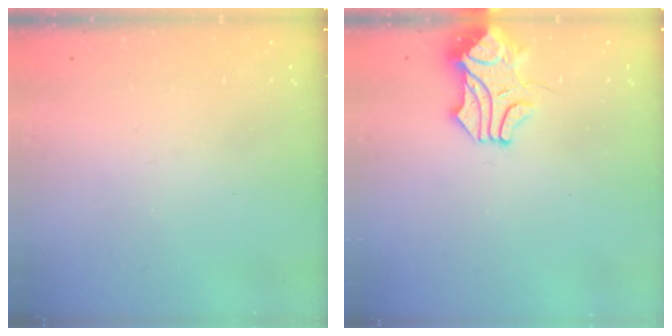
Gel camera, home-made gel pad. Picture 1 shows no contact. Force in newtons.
{"total": 1.4, "press": 1.4, "slide": 0.0}